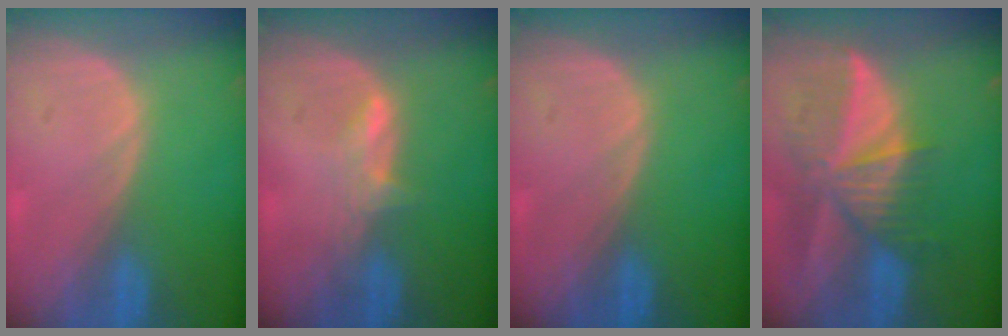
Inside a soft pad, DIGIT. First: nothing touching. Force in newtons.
{"total": 2.3, "press": 2.3, "slide": 0.4}
{"total": 0.0}
{"total": 9.7, "press": 8.5, "slide": 4.7}